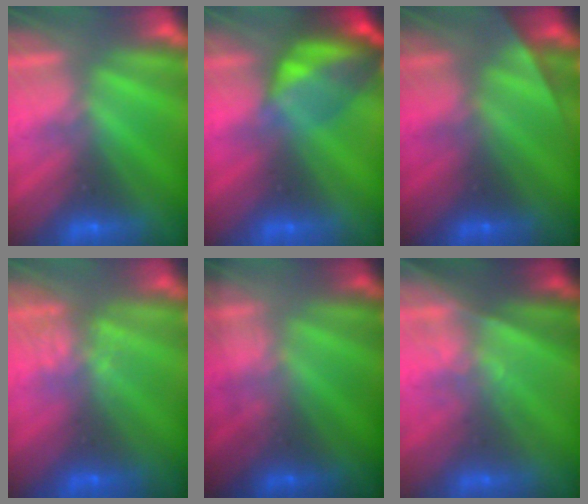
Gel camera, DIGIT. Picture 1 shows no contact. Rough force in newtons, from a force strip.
{"total": 7.8}
{"total": 2.1}
{"total": 4.5}
{"total": 1.8}
{"total": 1.4}